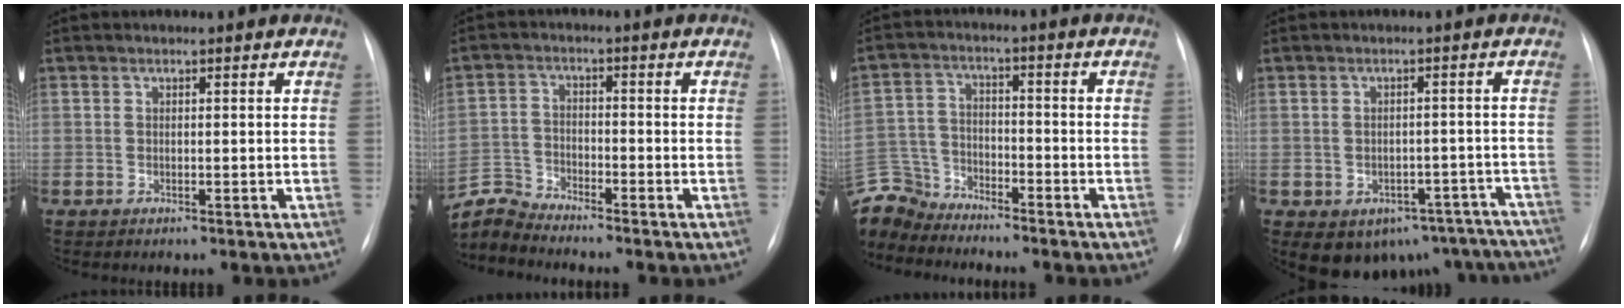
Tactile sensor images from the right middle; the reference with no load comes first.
{"total": 6.0, "force": [-5.9, -0.9, -0.8], "torque": [0.003, 0.002, -0.114]}
{"total": 10.2, "force": [-9.7, 3.0, 0.8], "torque": [-0.030, 0.013, -0.190]}
{"total": 15.5, "force": [-11.4, 9.3, 5.0], "torque": [-0.059, 0.034, -0.114]}